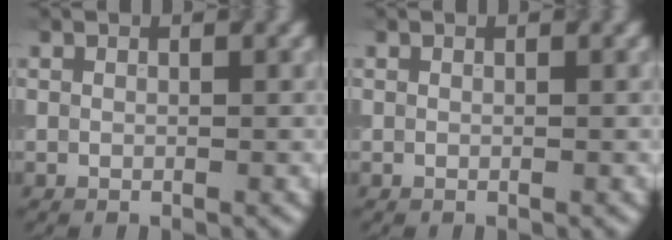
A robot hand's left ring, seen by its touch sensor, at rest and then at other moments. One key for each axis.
{"total": 0.0}